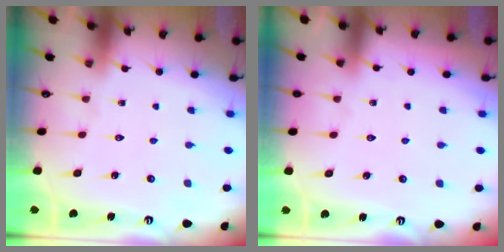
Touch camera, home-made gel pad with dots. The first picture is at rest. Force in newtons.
{"total": 2.2, "press": 2.2, "slide": 0.3}